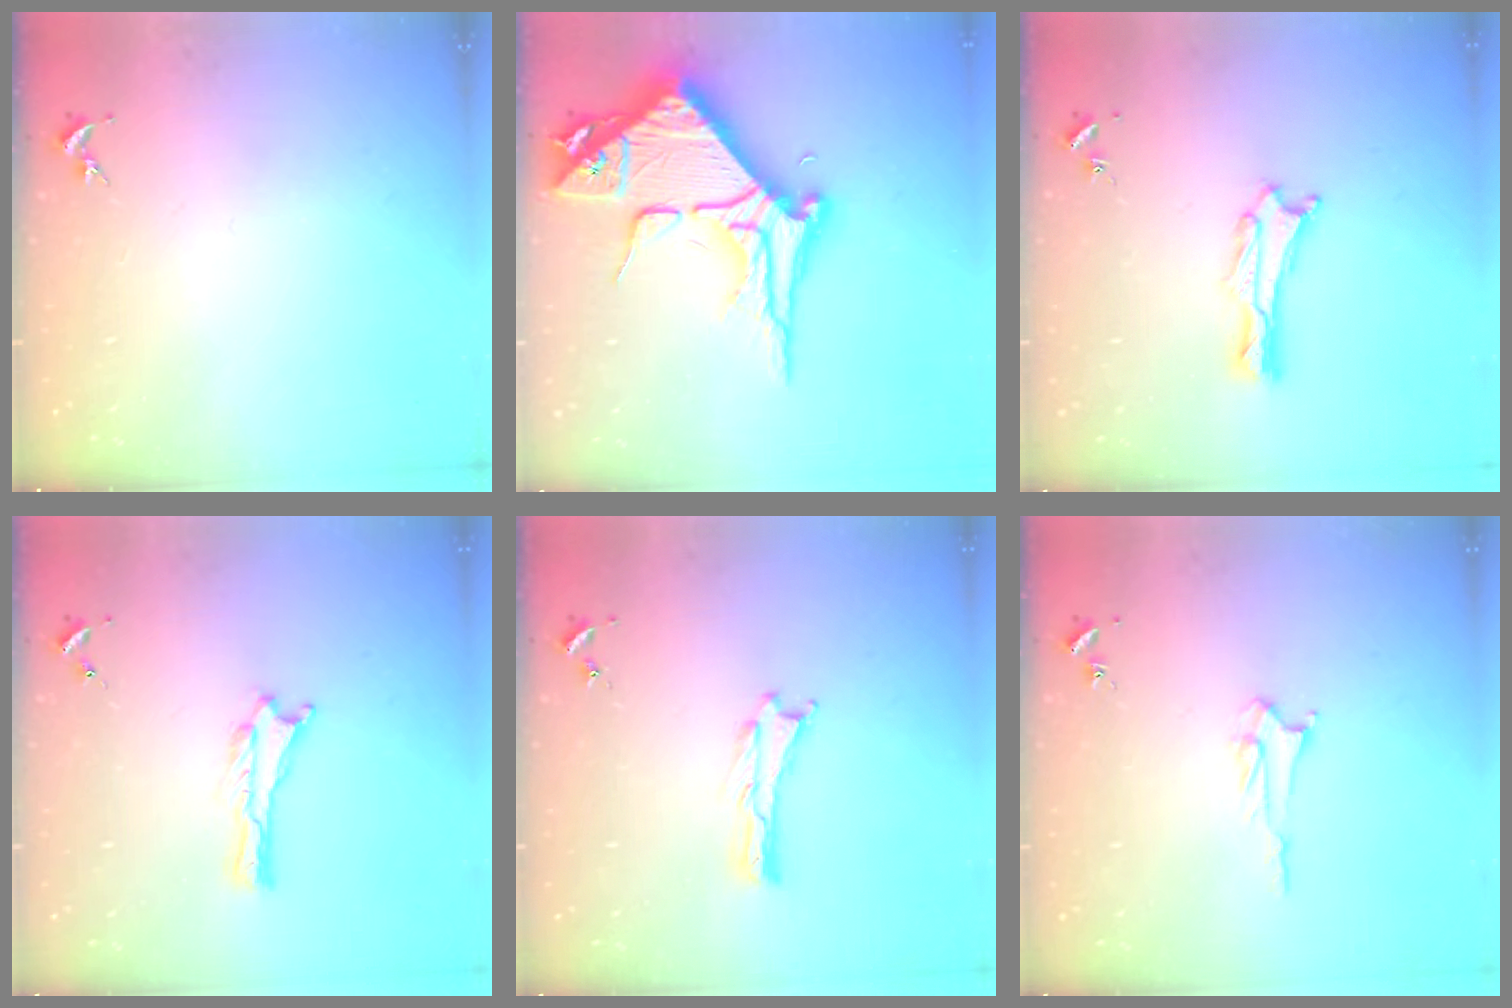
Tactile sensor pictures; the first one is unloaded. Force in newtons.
{"total": 12.6, "press": 12.5, "slide": 1.6}
{"total": 0.8, "press": 0.7, "slide": 0.2}
{"total": 0.0}
{"total": 0.0}
{"total": 3.0, "press": 3.0, "slide": 0.3}